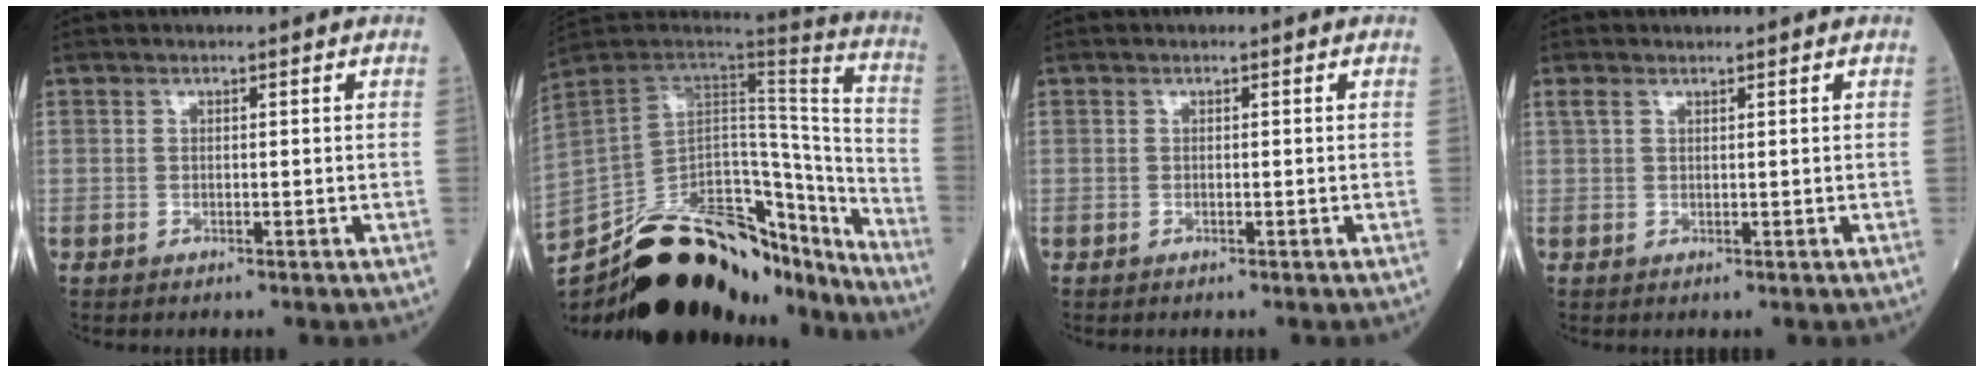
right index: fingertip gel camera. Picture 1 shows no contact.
{"total": 39.4, "force": [-29.1, 14.4, 22.3], "torque": [-0.422, -0.052, -0.442]}
{"total": 0.0}
{"total": 1.2, "force": [0.9, 0.5, 0.6], "torque": [-0.022, 0.016, 0.021]}